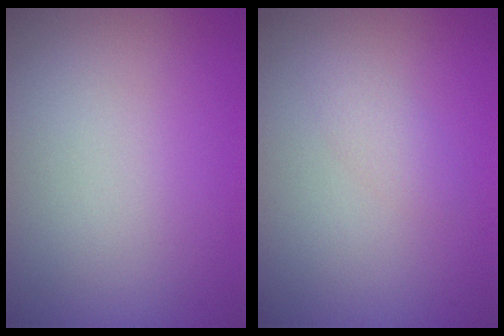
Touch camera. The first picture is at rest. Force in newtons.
{"total": 1.3, "press": 1.3, "slide": 0.0}